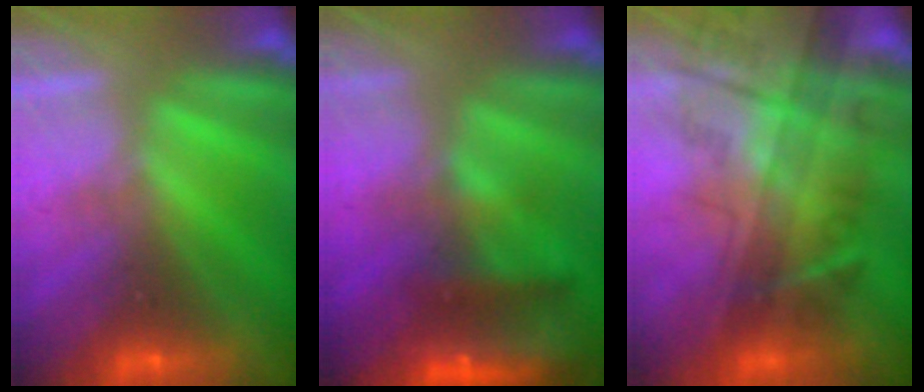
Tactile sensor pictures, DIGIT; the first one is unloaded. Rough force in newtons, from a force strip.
{"total": 9.0}
{"total": 7.6}